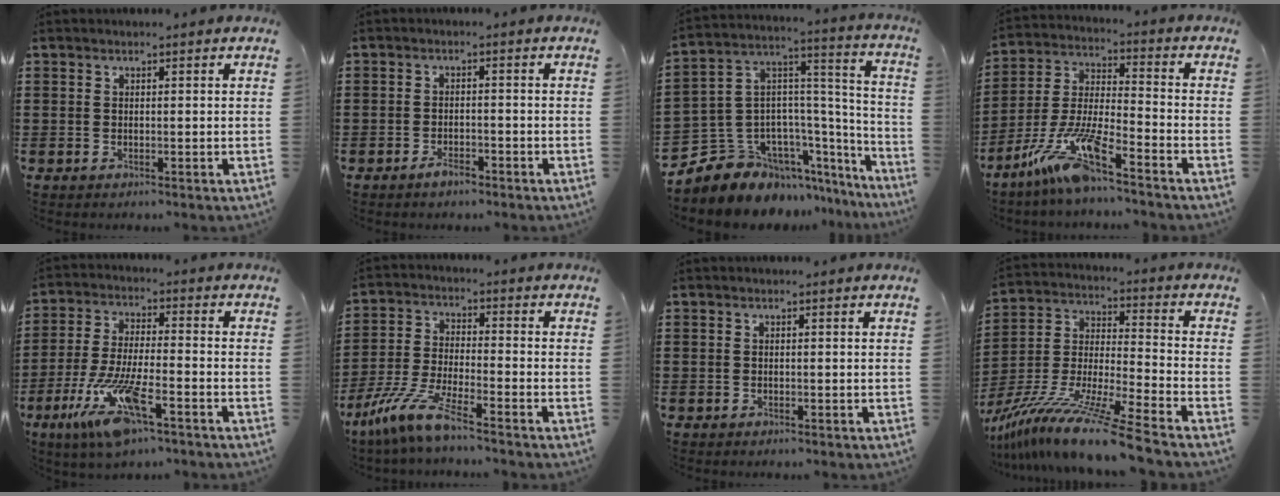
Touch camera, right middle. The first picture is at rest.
{"total": 2.1, "force": [-1.8, 0.7, 1.0], "torque": [-0.019, 0.001, -0.034]}
{"total": 8.5, "force": [-6.4, 5.6, 0.5], "torque": [-0.054, -0.014, -0.125]}
{"total": 11.0, "force": [-8.4, 0.5, 7.2], "torque": [-0.170, -0.013, -0.171]}
{"total": 11.4, "force": [-6.6, 2.1, 9.0], "torque": [-0.201, -0.017, -0.128]}
{"total": 8.1, "force": [-6.3, 0.2, 5.2], "torque": [-0.129, -0.019, -0.130]}
{"total": 0.0}
{"total": 13.5, "force": [-11.6, -1.4, 6.9], "torque": [-0.134, 0.000, -0.229]}